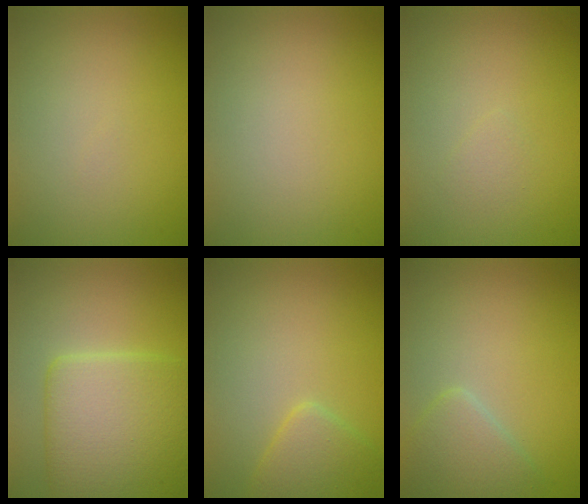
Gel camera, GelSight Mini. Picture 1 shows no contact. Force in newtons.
{"total": 0.0}
{"total": 0.7, "press": 0.7, "slide": 0.1}
{"total": 8.0, "press": 8.0, "slide": 0.4}
{"total": 2.7, "press": 2.7, "slide": 0.1}
{"total": 2.8, "press": 2.8, "slide": 0.1}